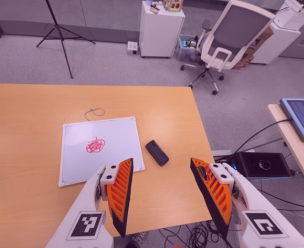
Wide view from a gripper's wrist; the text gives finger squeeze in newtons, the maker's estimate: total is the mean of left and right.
{"total": 0.0}